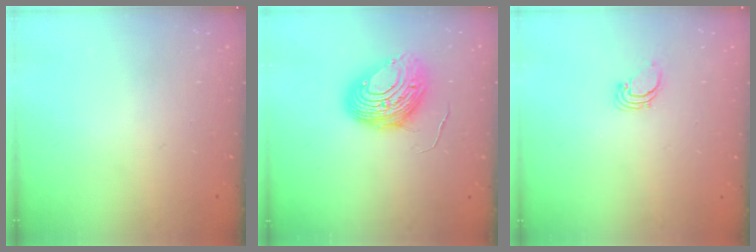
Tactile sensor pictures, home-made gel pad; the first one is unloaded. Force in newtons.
{"total": 11.8, "press": 11.7, "slide": 1.2}
{"total": 1.7, "press": 1.7, "slide": 0.1}